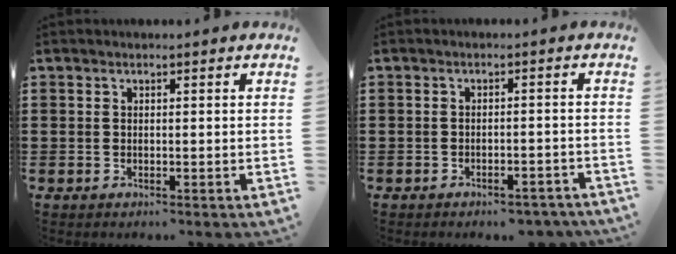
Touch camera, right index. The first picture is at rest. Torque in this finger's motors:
{"motor_torque": [0.43, -0.57, -0.08, -0.12]}